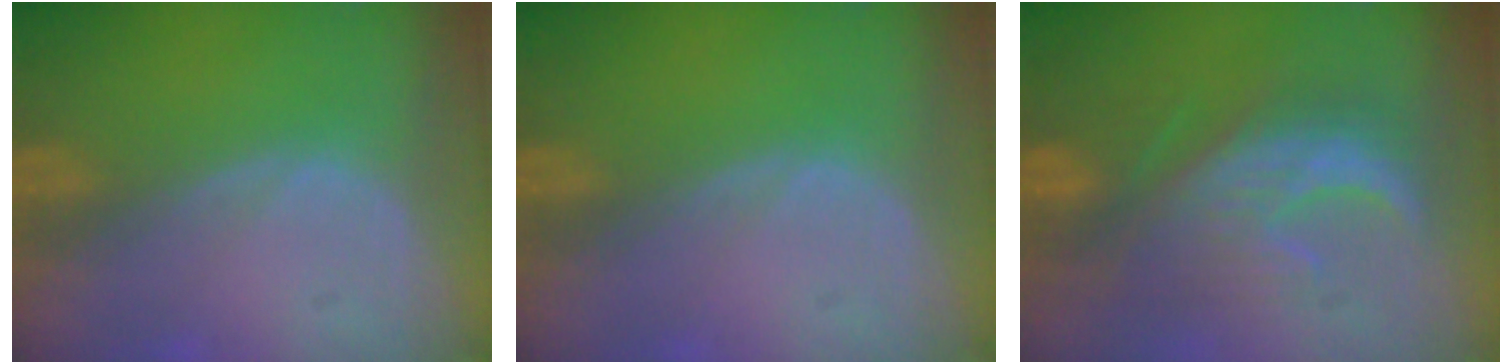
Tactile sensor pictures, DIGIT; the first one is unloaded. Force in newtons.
{"total": 0.0}
{"total": 9.1, "press": 9.1, "slide": 0.5}